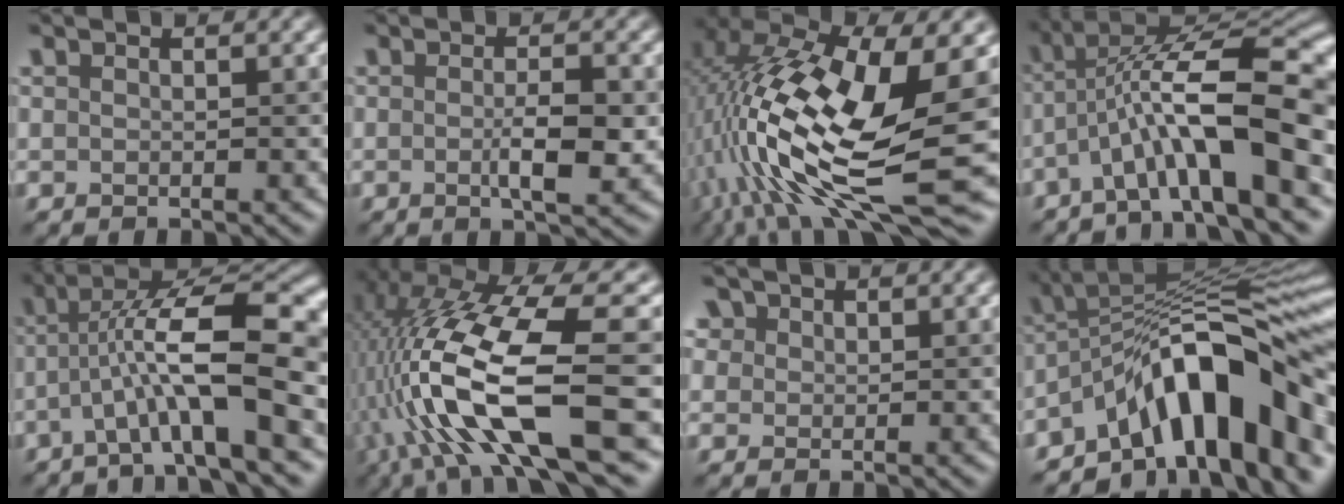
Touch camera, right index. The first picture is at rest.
{"total": 3.4, "force": [-0.4, 0.8, 3.3], "torque": [-0.059, -0.005, -0.006]}
{"total": 16.1, "force": [-0.6, 6.1, 14.9], "torque": [-0.305, 0.007, -0.015]}
{"total": 12.5, "force": [-2.5, 3.6, 11.7], "torque": [-0.196, 0.024, -0.045]}
{"total": 10.3, "force": [-1.8, 2.7, 9.8], "torque": [-0.169, 0.025, -0.038]}
{"total": 13.7, "force": [-3.0, 4.0, 12.7], "torque": [-0.255, 0.008, -0.050]}
{"total": 3.3, "force": [2.0, 2.4, 1.1], "torque": [-0.040, 0.007, 0.033]}
{"total": 13.9, "force": [-6.2, 5.5, 11.2], "torque": [-0.144, 0.025, -0.115]}